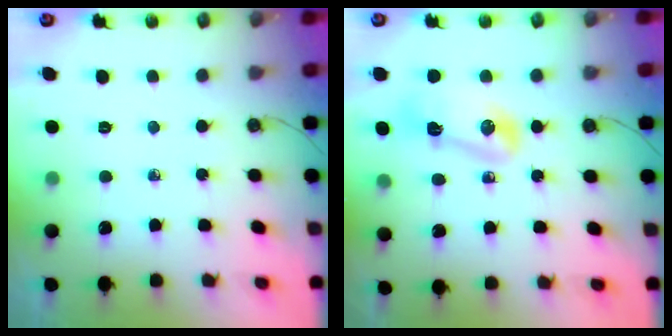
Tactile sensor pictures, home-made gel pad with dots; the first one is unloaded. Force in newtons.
{"total": 8.2, "press": 8.1, "slide": 0.9}